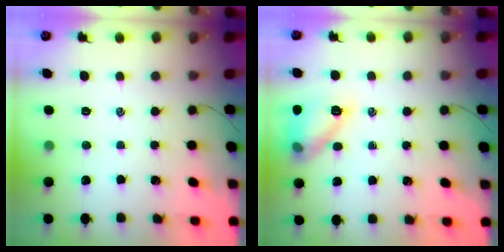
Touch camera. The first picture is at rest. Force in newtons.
{"total": 11.9, "press": 11.9, "slide": 0.3}